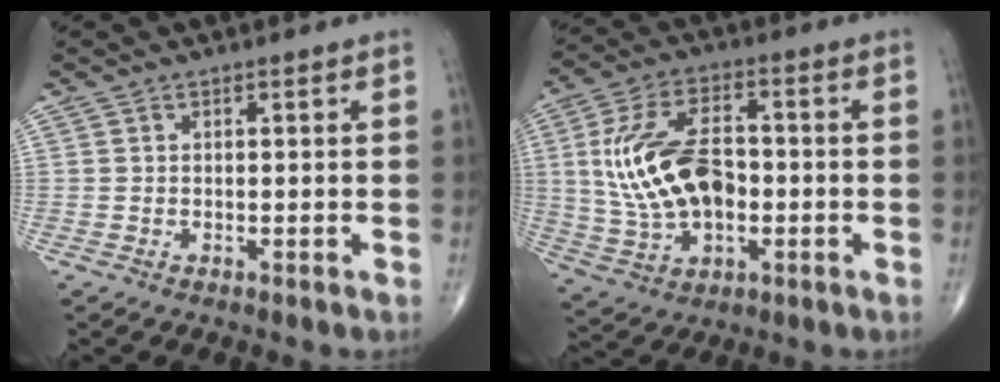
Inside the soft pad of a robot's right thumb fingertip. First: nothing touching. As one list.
[{"total": 16.4, "force": [-0.4, 9.5, 13.4], "torque": [-0.248, 0.016, -0.002]}]